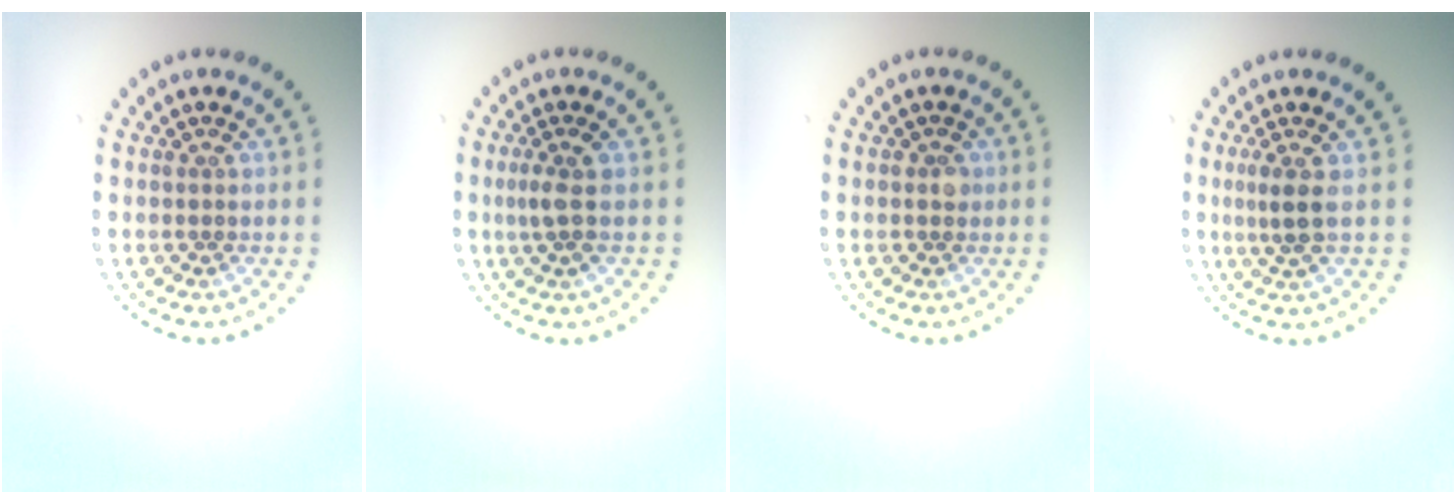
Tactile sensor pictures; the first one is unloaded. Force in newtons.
{"total": 1.8, "press": 1.4, "slide": 1.2}
{"total": 0.9, "press": 0.8, "slide": 0.5}
{"total": 2.1, "press": 1.6, "slide": 1.4}